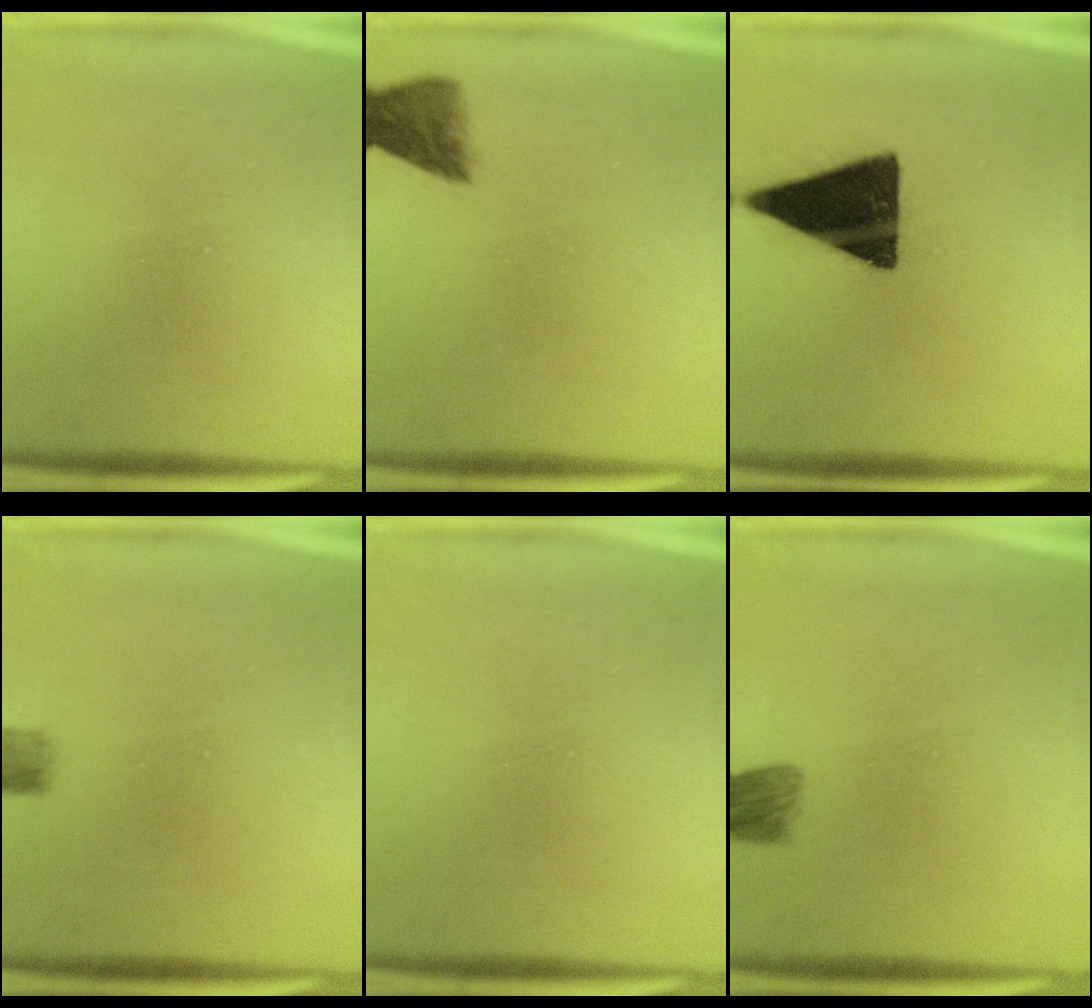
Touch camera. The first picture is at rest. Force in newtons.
{"total": 5.0}
{"total": 16.8}
{"total": 2.2}
{"total": 0.0}
{"total": 4.7}